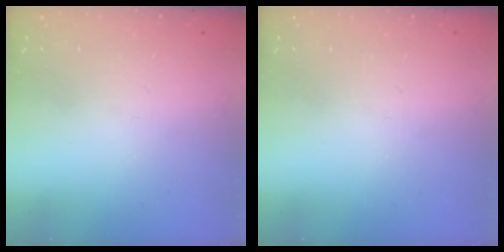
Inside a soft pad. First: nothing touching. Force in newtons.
{"total": 0.0}